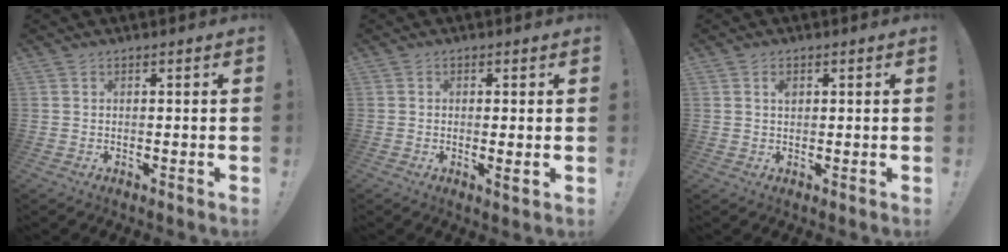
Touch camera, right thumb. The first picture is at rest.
{"total": 2.4, "force": [0.1, 0.0, 2.4], "torque": [-0.034, -0.007, -0.001]}
{"total": 1.5, "force": [0.6, 1.0, 0.9], "torque": [-0.005, -0.005, 0.008]}